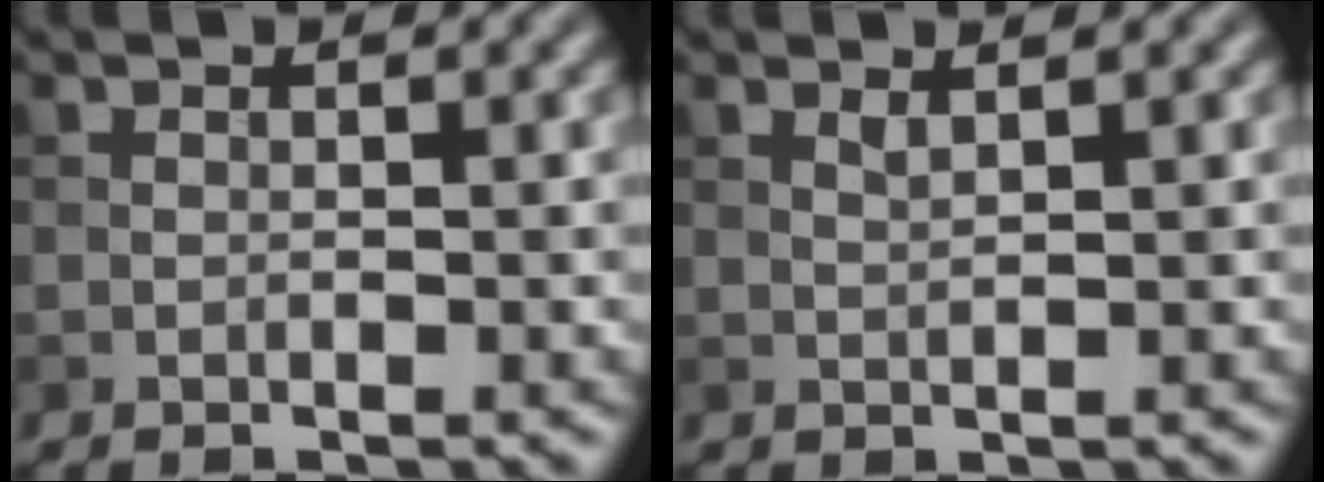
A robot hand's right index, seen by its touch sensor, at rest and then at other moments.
{"total": 0.9, "force": [0.7, 0.1, 0.7], "torque": [-0.013, 0.003, 0.011]}